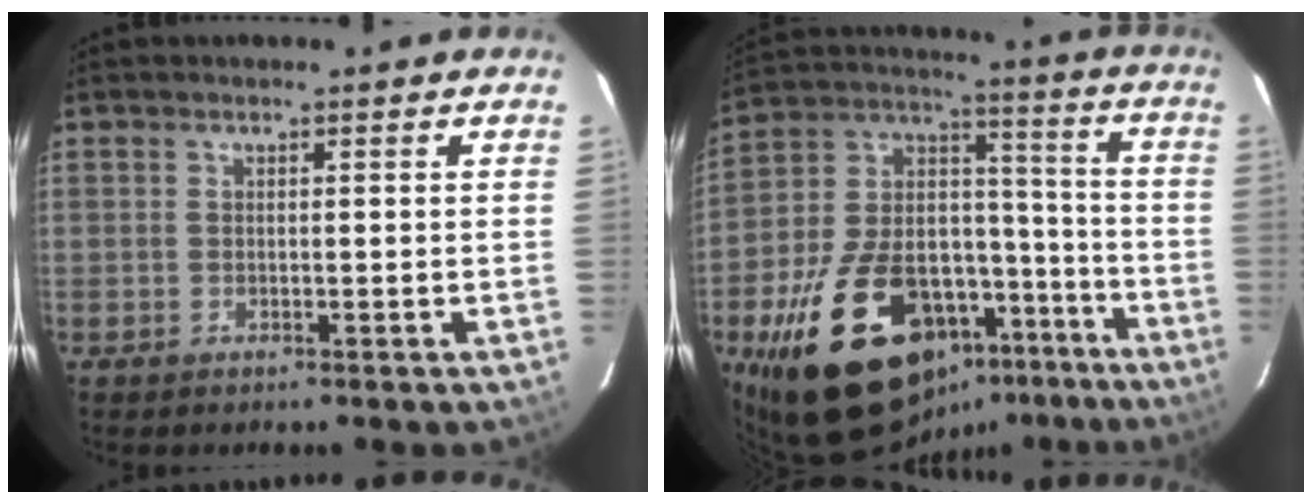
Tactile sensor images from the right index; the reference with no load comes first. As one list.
[{"total": 29.1, "force": [-17.2, 16.0, 17.2], "torque": [-0.331, 0.039, -0.244]}]